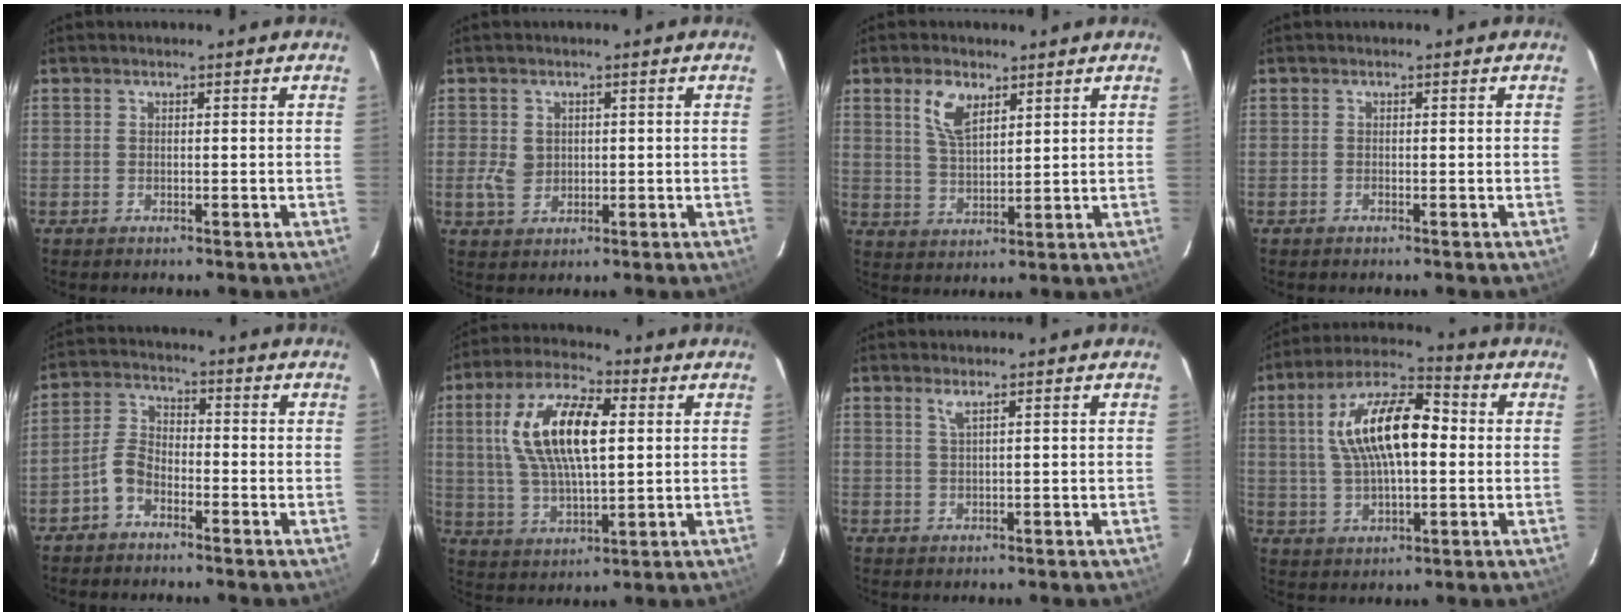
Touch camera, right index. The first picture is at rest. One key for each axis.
{"total": 3.8, "fx": 0.2, "fy": 3.3, "fz": 1.9, "tx": -0.038, "ty": 0.002, "tz": 0.008}
{"total": 6.4, "fx": 3.4, "fy": 3.1, "fz": 4.4, "tx": -0.087, "ty": 0.007, "tz": 0.069}
{"total": 0.0}
{"total": 4.8, "fx": -3.1, "fy": 2.6, "fz": 2.5, "tx": -0.061, "ty": 0.017, "tz": -0.066}
{"total": 15.7, "fx": 3.3, "fy": 6.5, "fz": 13.8, "tx": -0.267, "ty": 0.017, "tz": 0.063}
{"total": 1.3, "fx": 0.8, "fy": -0.3, "fz": 1.0, "tx": -0.020, "ty": 0.000, "tz": 0.016}
{"total": 15.3, "fx": 1.9, "fy": 6.3, "fz": 13.7, "tx": -0.255, "ty": 0.026, "tz": 0.032}